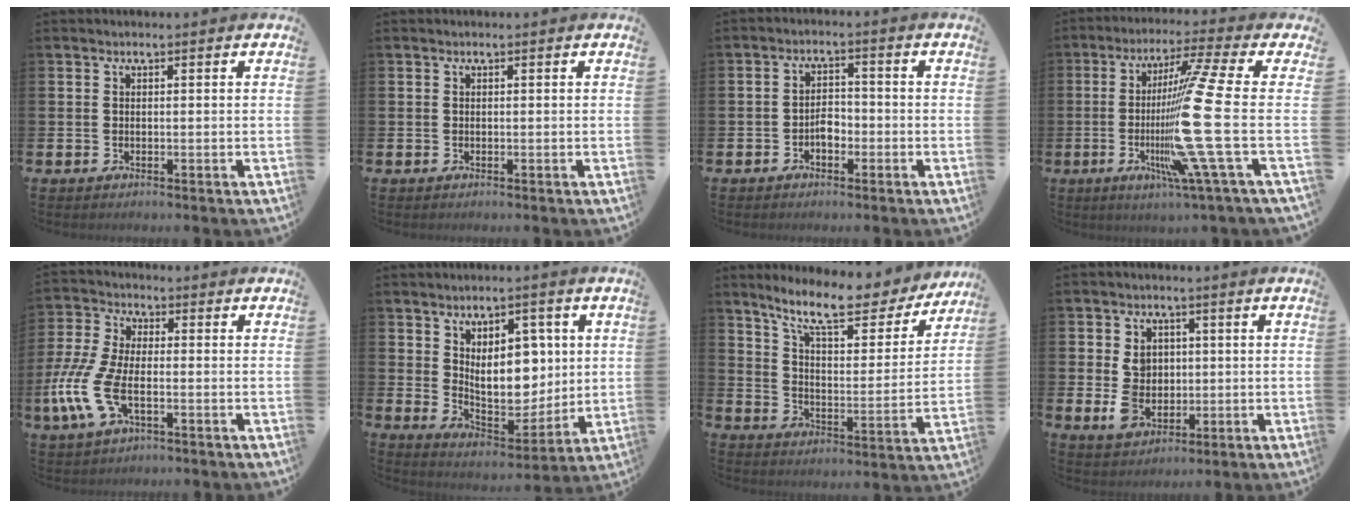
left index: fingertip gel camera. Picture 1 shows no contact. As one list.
[{"total": 0.0}, {"total": 2.5, "force": [-1.2, 1.6, 1.5], "torque": [-0.030, 0.007, -0.027]}, {"total": 15.6, "force": [-1.7, -0.7, 15.5], "torque": [-0.287, -0.018, -0.040]}, {"total": 9.1, "force": [-2.2, 4.4, 7.6], "torque": [-0.181, -0.010, -0.042]}, {"total": 8.3, "force": [2.4, 5.1, 6.2], "torque": [-0.101, -0.008, 0.042]}, {"total": 11.2, "force": [9.6, 2.6, 5.2], "torque": [-0.120, -0.059, 0.162]}, {"total": 5.3, "force": [0.1, 4.5, 2.8], "torque": [-0.057, 0.007, -0.003]}]